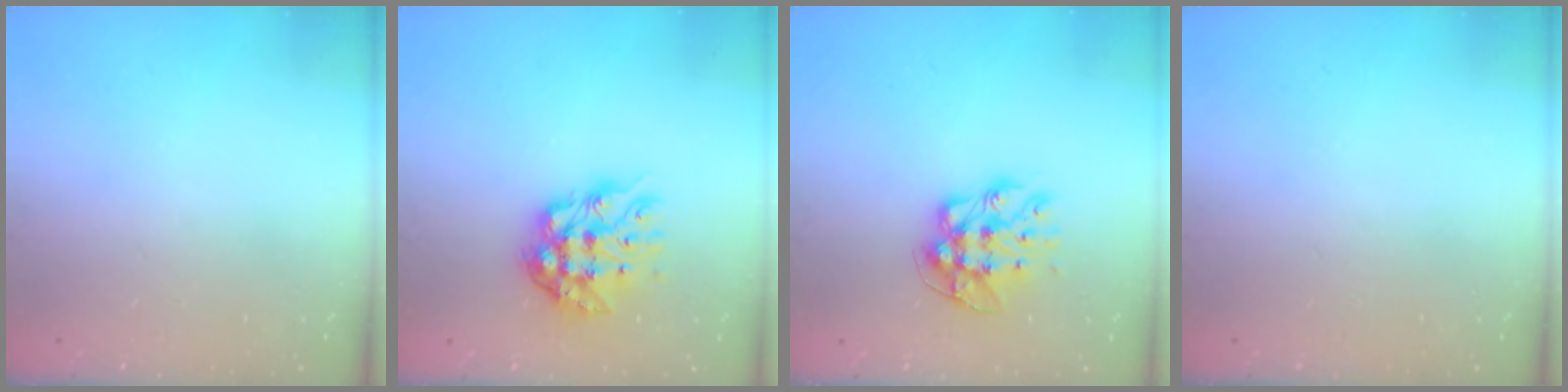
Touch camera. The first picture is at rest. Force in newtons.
{"total": 11.4, "press": 11.3, "slide": 1.1}
{"total": 10.9, "press": 10.9, "slide": 1.0}
{"total": 0.0}